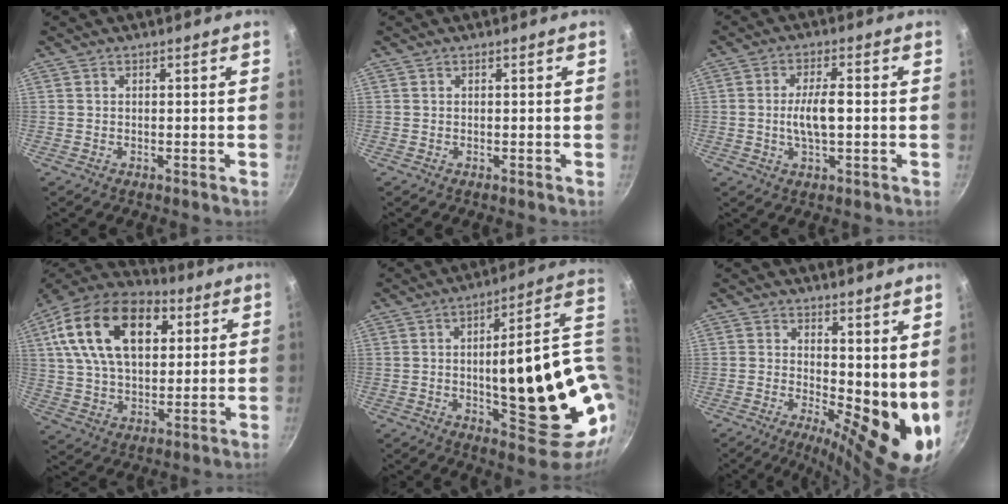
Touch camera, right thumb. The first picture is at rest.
{"total": 0.0}
{"total": 6.7, "force": [-0.4, 2.5, 6.2], "torque": [-0.111, 0.011, -0.008]}
{"total": 22.6, "force": [7.1, 13.8, 16.3], "torque": [-0.269, 0.005, 0.112]}
{"total": 26.1, "force": [0.2, 8.7, 24.6], "torque": [-0.311, -0.006, 0.016]}
{"total": 12.4, "force": [1.0, 4.8, 11.3], "torque": [-0.134, -0.021, 0.021]}